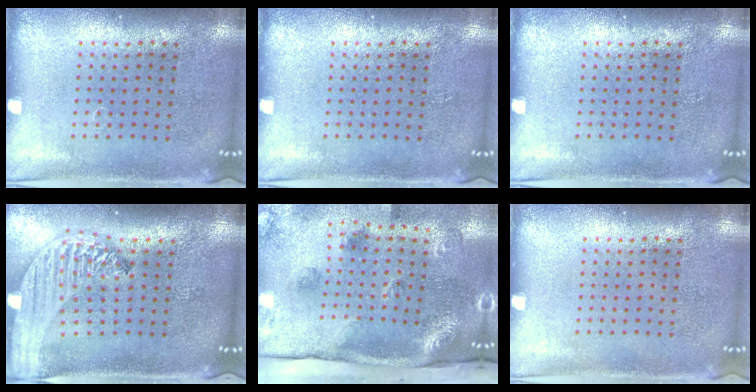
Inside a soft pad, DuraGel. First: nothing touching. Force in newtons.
{"total": 0.0}
{"total": 0.0}
{"total": 2.7, "press": 2.2, "slide": 1.5}
{"total": 2.8, "press": 1.9, "slide": 2.1}
{"total": 0.0}